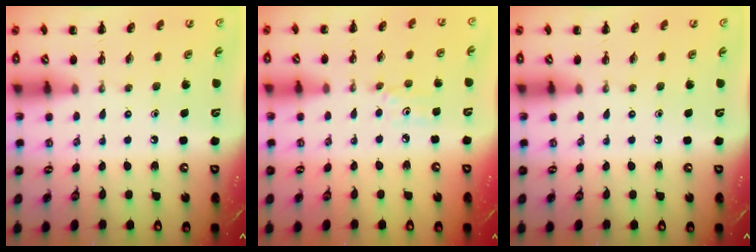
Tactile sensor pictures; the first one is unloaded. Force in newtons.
{"total": 3.0, "press": 2.8, "slide": 1.1}
{"total": 0.0}